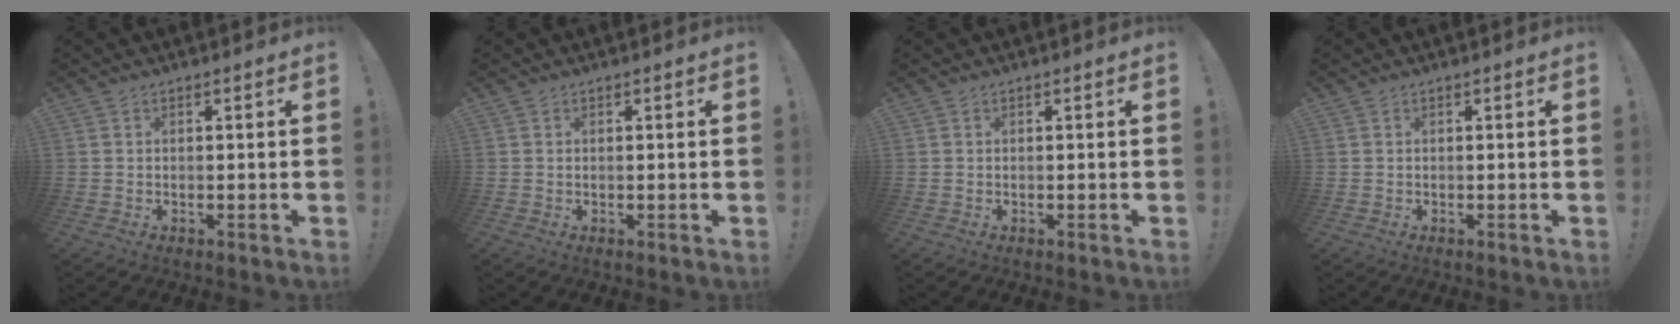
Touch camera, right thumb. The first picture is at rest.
{"total": 0.0}
{"total": 0.0}
{"total": 0.0}